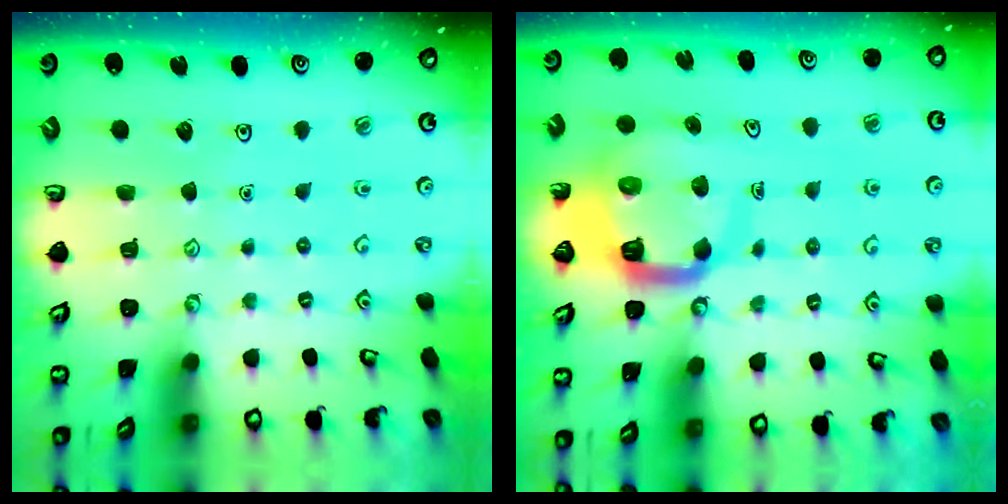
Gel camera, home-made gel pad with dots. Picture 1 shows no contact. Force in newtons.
{"total": 10.2, "press": 10.1, "slide": 1.4}